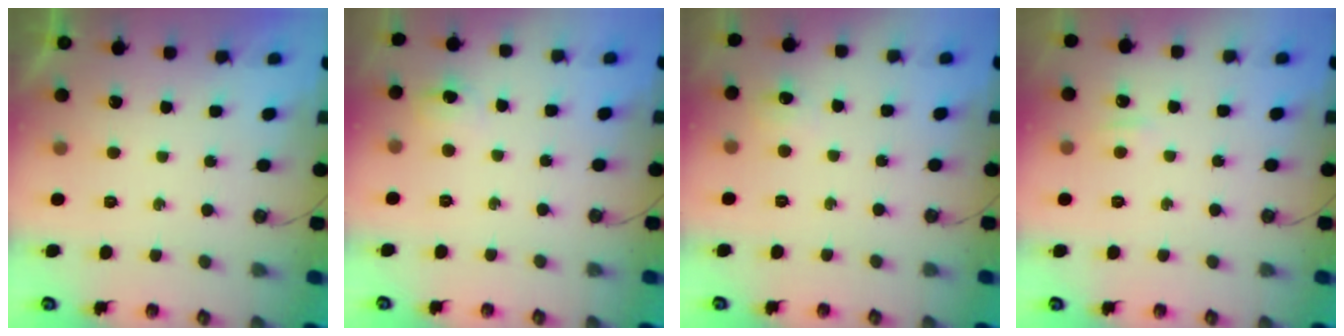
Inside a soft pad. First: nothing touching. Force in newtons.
{"total": 5.7, "press": 4.1, "slide": 4.0}
{"total": 5.6, "press": 5.6, "slide": 0.8}
{"total": 2.8, "press": 2.8, "slide": 0.5}